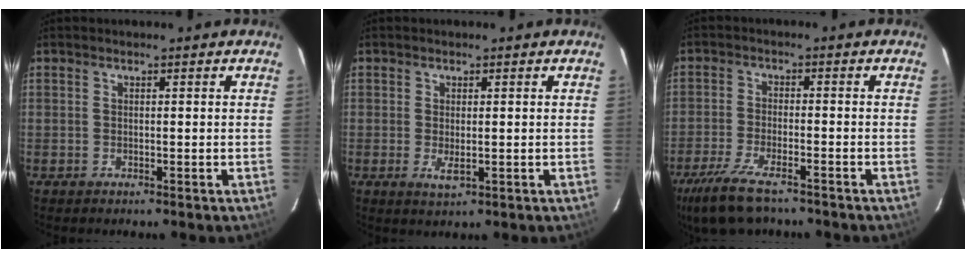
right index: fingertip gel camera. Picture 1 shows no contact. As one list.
[{"total": 2.5, "force": [-0.4, 1.1, 2.2], "torque": [-0.041, -0.008, -0.004]}, {"total": 11.4, "force": [-8.6, 3.4, 6.6], "torque": [-0.161, -0.033, -0.159]}]